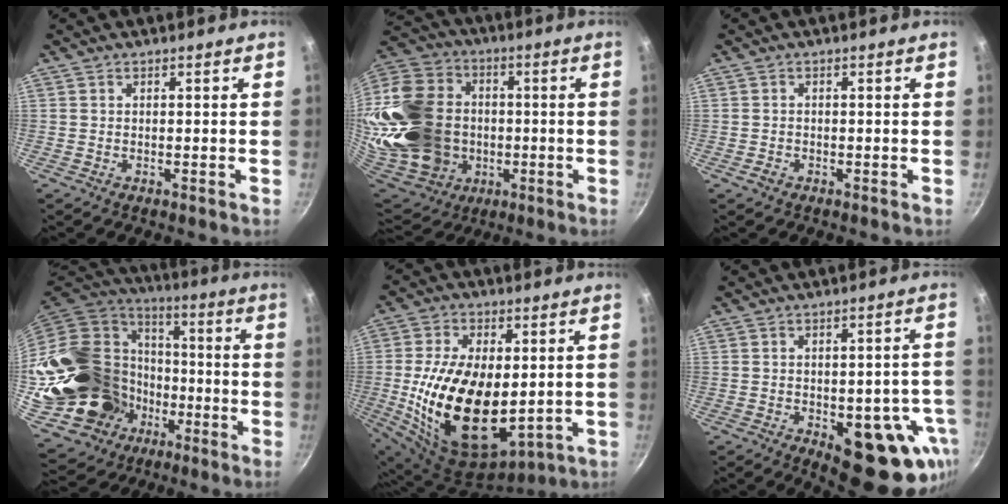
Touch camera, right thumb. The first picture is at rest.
{"total": 31.6, "force": [-1.5, 25.4, 18.7], "torque": [-0.402, 0.037, -0.002]}
{"total": 1.3, "force": [-0.8, 0.9, 0.4], "torque": [-0.005, 0.006, -0.012]}
{"total": 28.8, "force": [-6.2, 23.6, 15.4], "torque": [-0.254, 0.055, -0.076]}
{"total": 21.3, "force": [-0.4, 12.4, 17.3], "torque": [-0.312, -0.017, 0.009]}
{"total": 18.8, "force": [-7.2, 8.5, 15.1], "torque": [-0.124, 0.009, -0.083]}